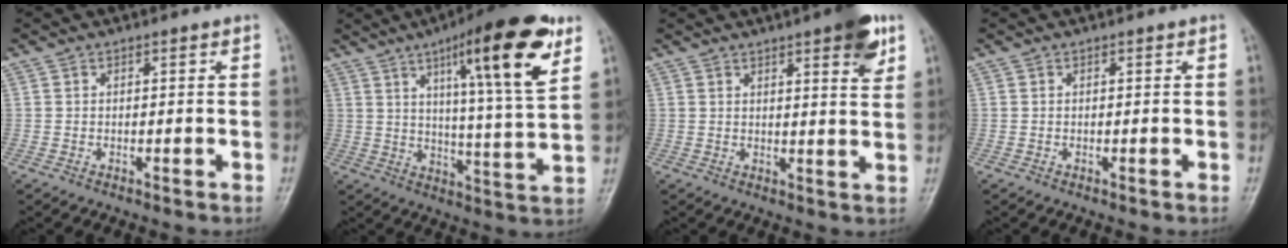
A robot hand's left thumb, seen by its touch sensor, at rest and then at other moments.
{"total": 19.3, "force": [9.6, 3.2, 16.4], "torque": [-0.228, -0.040, 0.142]}
{"total": 7.9, "force": [4.4, 1.8, 6.4], "torque": [-0.071, -0.018, 0.053]}
{"total": 0.0}